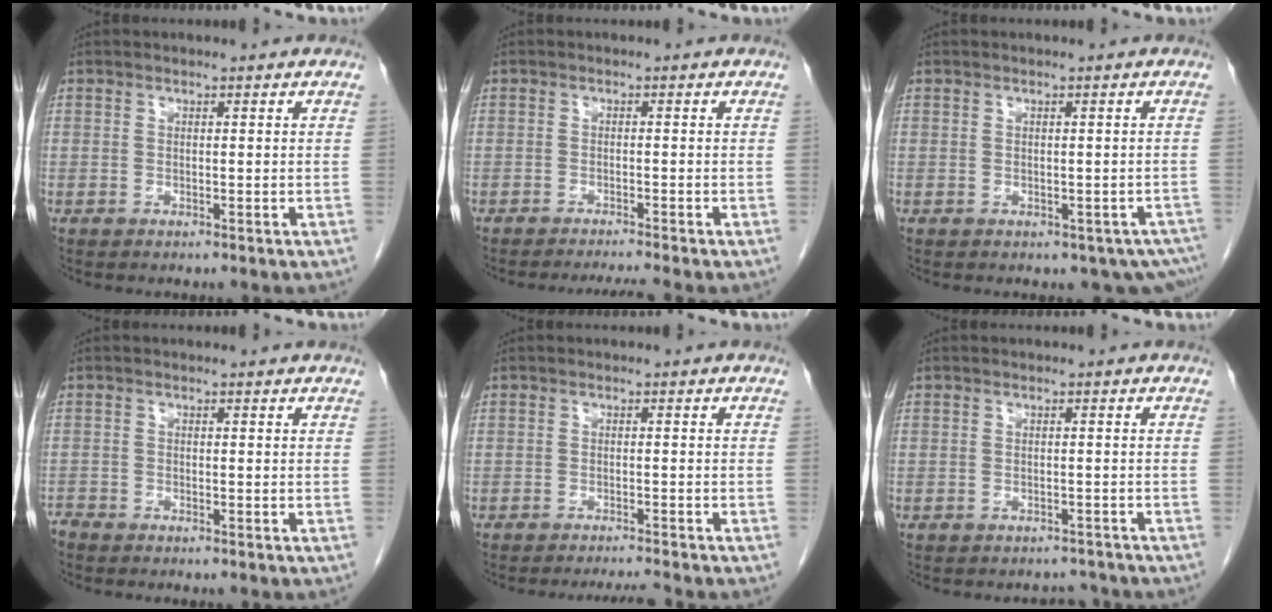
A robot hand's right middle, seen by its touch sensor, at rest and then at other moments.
{"total": 3.7, "force": [-3.3, -1.2, 1.2], "torque": [-0.018, -0.011, -0.051]}
{"total": 4.8, "force": [-3.2, 2.9, 2.2], "torque": [-0.001, 0.005, -0.035]}
{"total": 1.2, "force": [-1.2, 0.0, 0.3], "torque": [0.000, -0.001, -0.024]}
{"total": 3.7, "force": [-3.4, -1.0, 0.9], "torque": [-0.014, -0.010, -0.050]}
{"total": 3.5, "force": [-3.2, 1.2, -0.1], "torque": [0.003, 0.002, -0.041]}